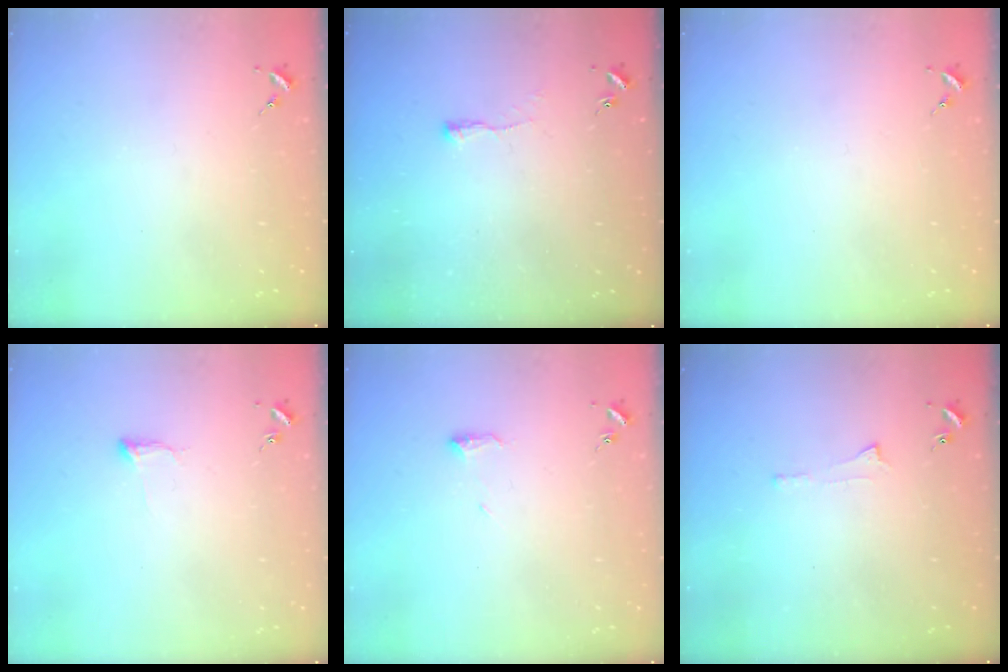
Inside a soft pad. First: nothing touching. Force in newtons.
{"total": 3.5, "press": 3.5, "slide": 0.7}
{"total": 0.0}
{"total": 4.7, "press": 4.7, "slide": 0.7}
{"total": 6.0, "press": 5.9, "slide": 1.1}
{"total": 4.0, "press": 4.0, "slide": 0.7}